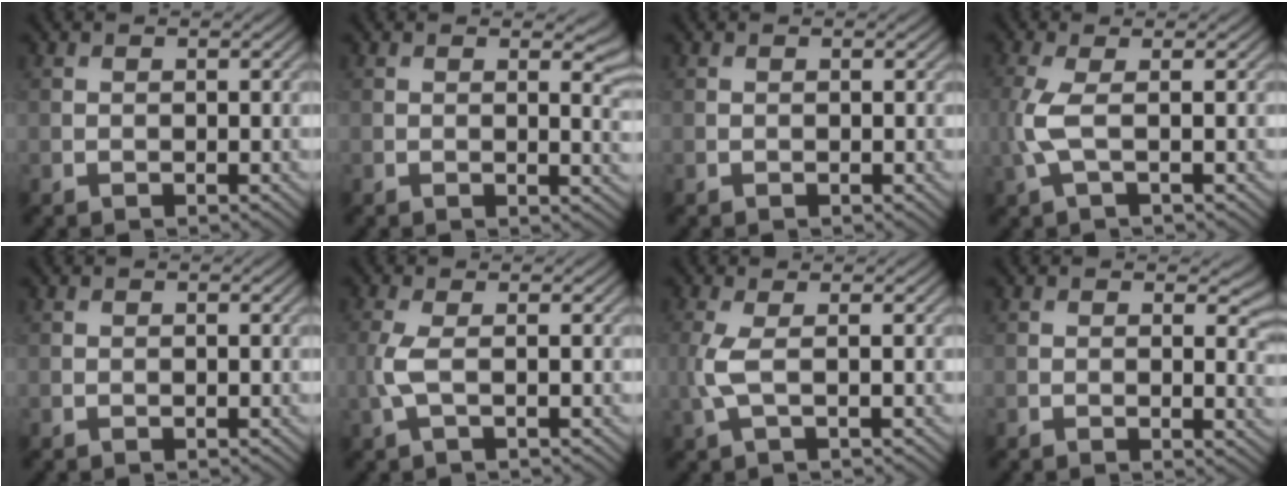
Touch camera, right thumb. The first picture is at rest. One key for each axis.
{"total": 3.4, "fx": 0.9, "fy": 1.2, "fz": 3.0, "tx": -0.039, "ty": -0.003, "tz": 0.015}
{"total": 0.0}
{"total": 4.2, "fx": -0.1, "fy": 1.3, "fz": 4.0, "tx": -0.111, "ty": 0.005, "tz": -0.009}
{"total": 0.0}
{"total": 3.0, "fx": -0.2, "fy": 0.9, "fz": 2.9, "tx": -0.081, "ty": 0.004, "tz": -0.008}
{"total": 3.4, "fx": 0.1, "fy": 1.0, "fz": 3.2, "tx": -0.089, "ty": 0.006, "tz": -0.004}
{"total": 3.5, "fx": 0.9, "fy": 1.7, "fz": 3.0, "tx": -0.038, "ty": -0.005, "tz": 0.012}